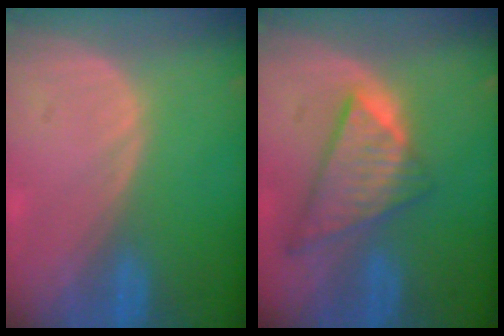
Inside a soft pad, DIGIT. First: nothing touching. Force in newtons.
{"total": 8.6, "press": 7.4, "slide": 4.4}